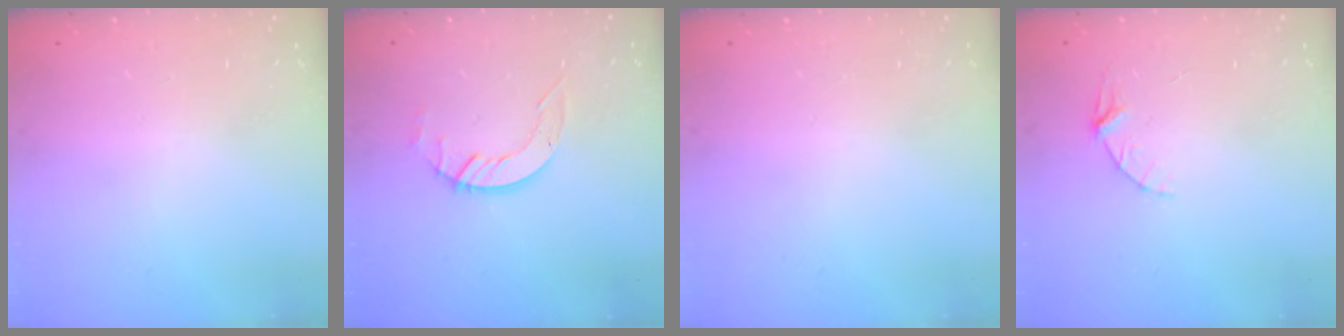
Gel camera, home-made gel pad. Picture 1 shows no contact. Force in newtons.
{"total": 4.8, "press": 4.8, "slide": 0.3}
{"total": 0.0}
{"total": 3.7, "press": 3.7, "slide": 0.4}